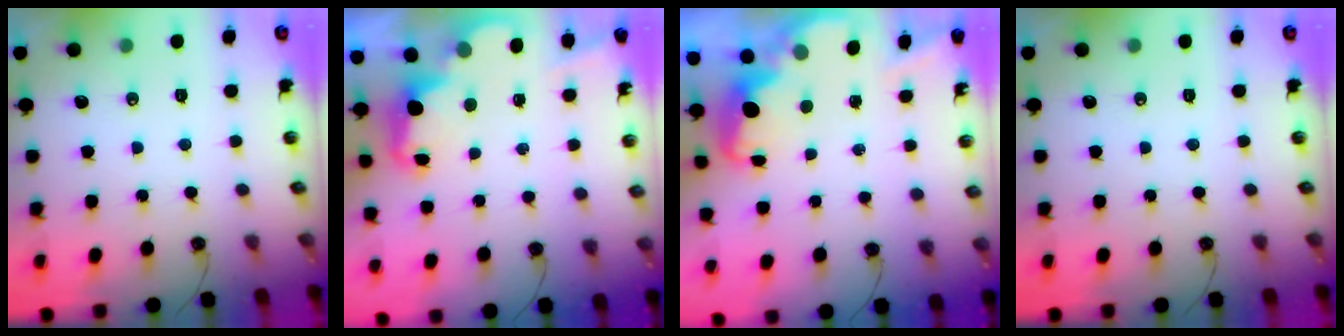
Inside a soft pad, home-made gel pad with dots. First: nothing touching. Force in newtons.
{"total": 2.4, "press": 2.4, "slide": 0.6}
{"total": 3.6, "press": 3.6, "slide": 0.6}
{"total": 0.0}